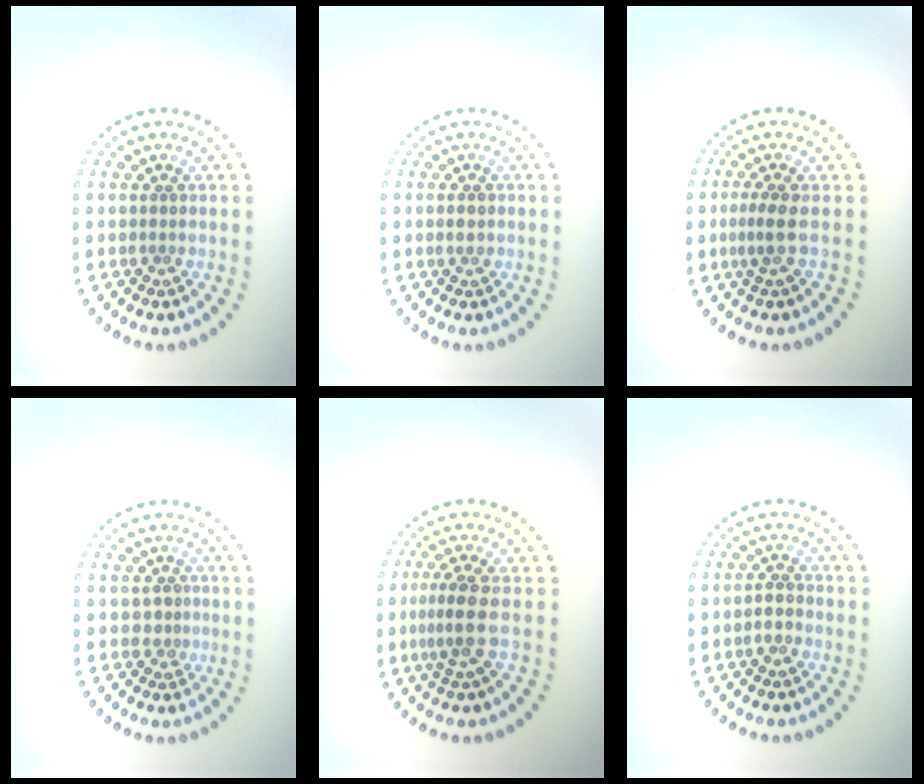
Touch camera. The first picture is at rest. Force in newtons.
{"total": 1.1, "press": 1.1, "slide": 0.1}
{"total": 1.8, "press": 1.3, "slide": 1.2}
{"total": 1.2, "press": 0.7, "slide": 1.0}
{"total": 2.5, "press": 1.9, "slide": 1.6}
{"total": 1.2, "press": 1.0, "slide": 0.6}